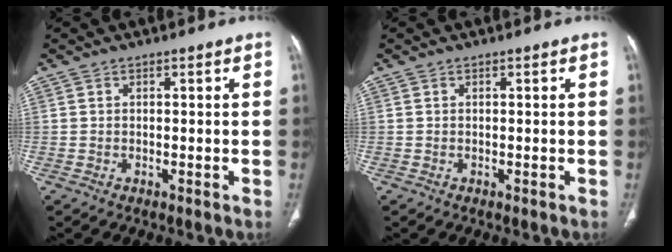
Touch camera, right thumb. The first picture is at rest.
{"total": 0.0}